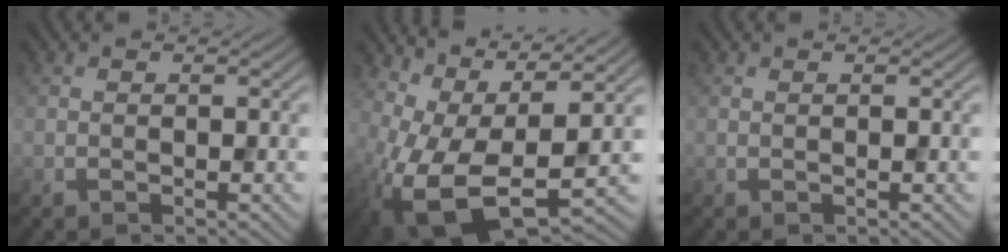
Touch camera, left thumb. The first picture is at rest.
{"total": 13.4, "force": [0.1, 6.7, 11.6], "torque": [-0.235, -0.022, 0.018]}
{"total": 0.0}